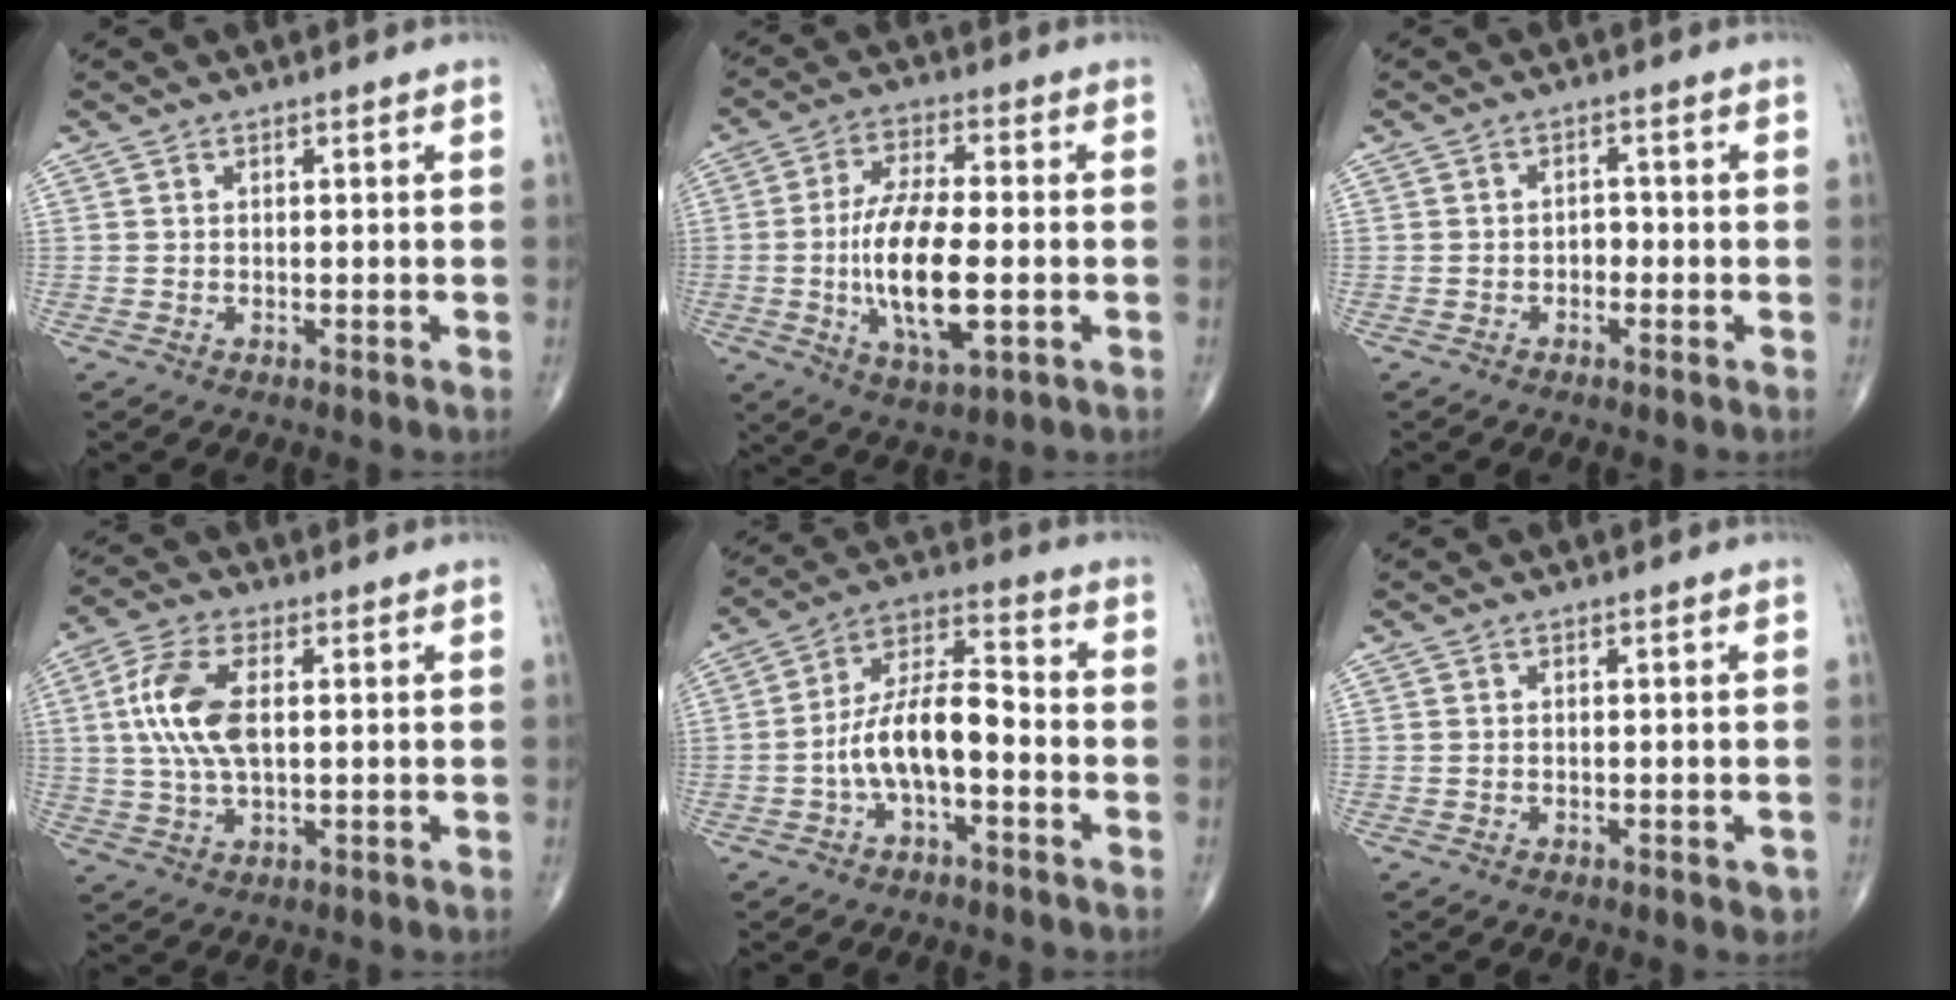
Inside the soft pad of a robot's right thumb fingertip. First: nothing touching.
{"total": 14.8, "force": [-2.3, 5.5, 13.6], "torque": [-0.253, 0.000, -0.040]}
{"total": 1.7, "force": [-0.7, 1.2, 1.0], "torque": [-0.003, 0.008, -0.018]}
{"total": 10.7, "force": [1.4, 5.2, 9.2], "torque": [-0.203, 0.008, 0.027]}
{"total": 11.1, "force": [-3.1, 4.7, 9.5], "torque": [-0.172, 0.049, -0.063]}
{"total": 1.5, "force": [-0.7, 0.7, 1.2], "torque": [-0.007, 0.002, -0.009]}